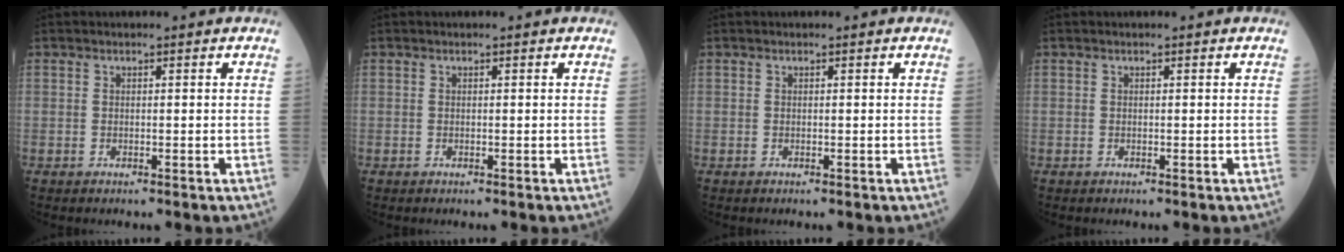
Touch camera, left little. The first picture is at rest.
{"total": 0.0}
{"total": 0.0}
{"total": 0.0}